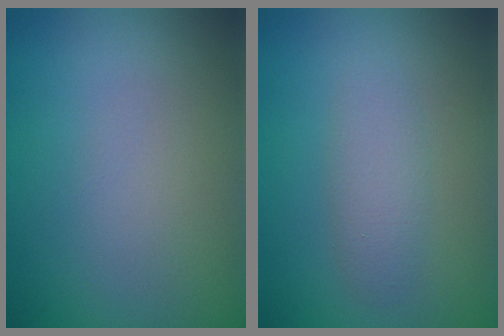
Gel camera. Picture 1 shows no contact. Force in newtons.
{"total": 2.0, "press": 2.0, "slide": 0.1}